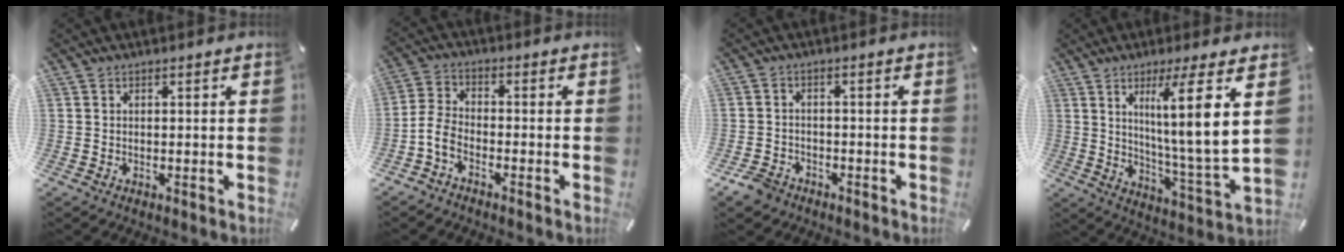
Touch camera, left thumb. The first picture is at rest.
{"total": 5.4, "force": [-3.4, 3.0, 3.0], "torque": [-0.075, 0.005, -0.065]}
{"total": 4.3, "force": [-3.3, 2.5, 1.1], "torque": [-0.035, 0.013, -0.066]}
{"total": 14.1, "force": [6.1, 0.8, 12.6], "torque": [-0.211, -0.036, 0.087]}